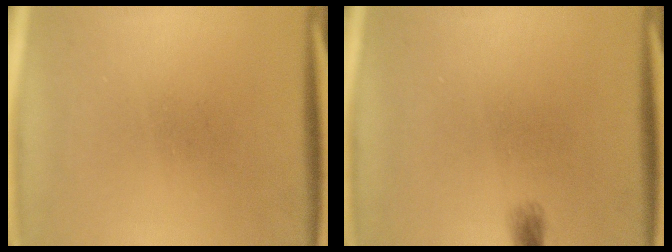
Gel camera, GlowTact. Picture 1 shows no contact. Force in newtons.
{"total": 1.4}